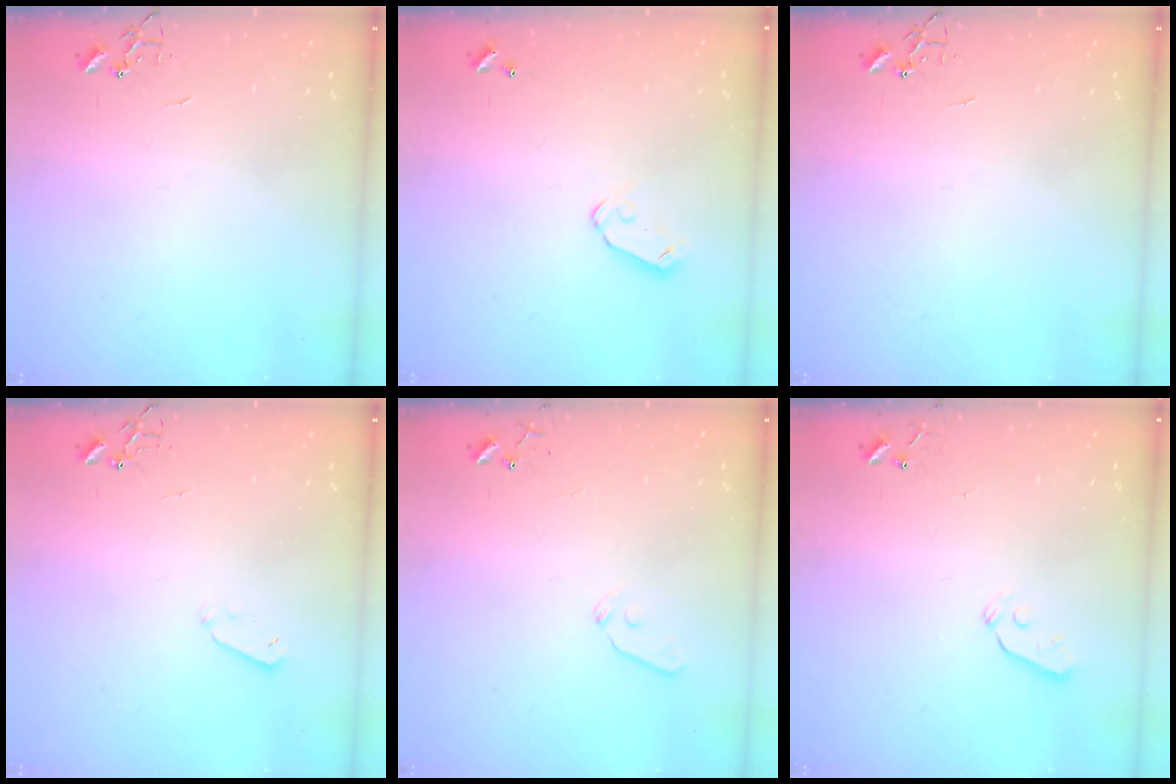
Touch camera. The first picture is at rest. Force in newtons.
{"total": 5.8, "press": 5.8, "slide": 0.5}
{"total": 0.0}
{"total": 3.3, "press": 3.2, "slide": 0.7}
{"total": 7.5, "press": 7.4, "slide": 0.9}
{"total": 3.3, "press": 3.2, "slide": 0.7}